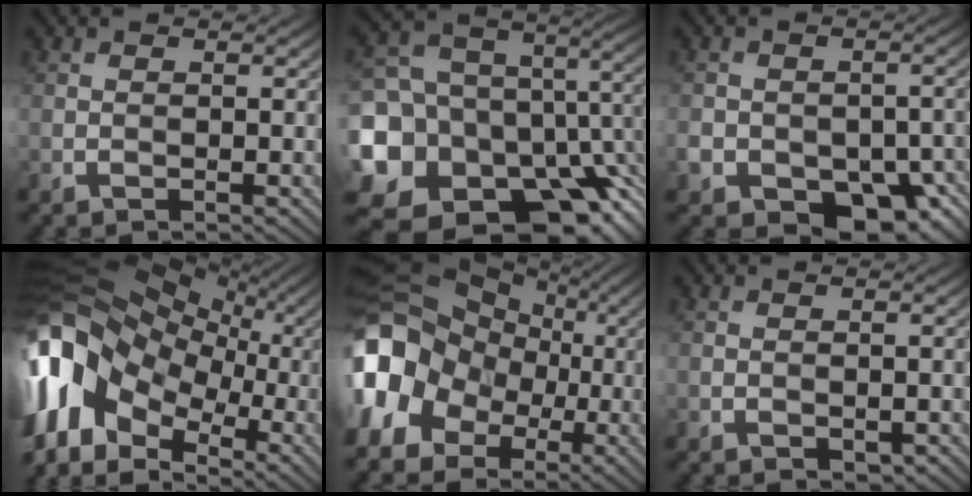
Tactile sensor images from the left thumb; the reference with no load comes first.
{"total": 20.2, "force": [-9.0, 15.0, 10.1], "torque": [-0.237, -0.015, -0.107]}
{"total": 12.1, "force": [-6.5, 8.2, 6.1], "torque": [-0.104, -0.034, -0.095]}
{"total": 18.0, "force": [-2.8, 13.4, 11.6], "torque": [-0.272, -0.006, -0.051]}
{"total": 16.8, "force": [-3.1, 14.4, 8.0], "torque": [-0.219, -0.004, -0.080]}
{"total": 0.7, "force": [-0.2, 0.5, 0.5], "torque": [-0.008, -0.004, -0.001]}